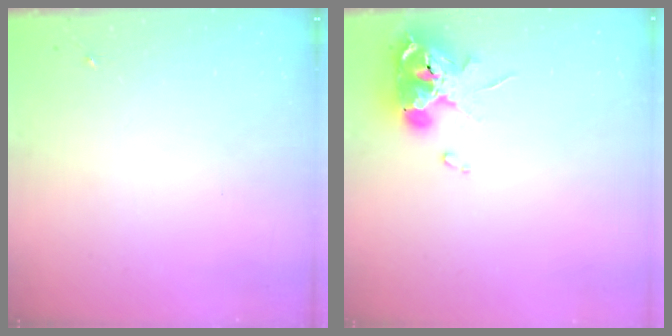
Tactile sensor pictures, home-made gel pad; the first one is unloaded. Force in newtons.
{"total": 14.0, "press": 13.9, "slide": 1.7}